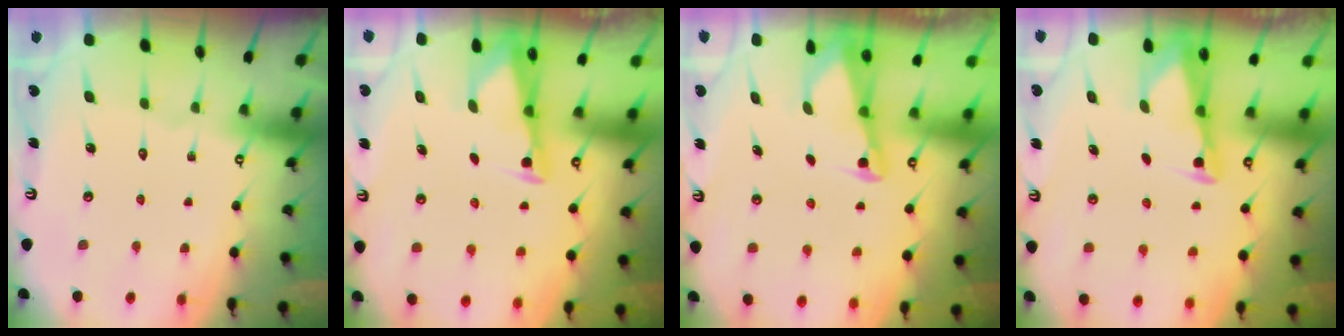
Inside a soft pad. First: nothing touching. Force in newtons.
{"total": 2.5, "press": 2.5, "slide": 0.2}
{"total": 2.1, "press": 2.1, "slide": 0.4}
{"total": 2.5, "press": 2.5, "slide": 0.1}